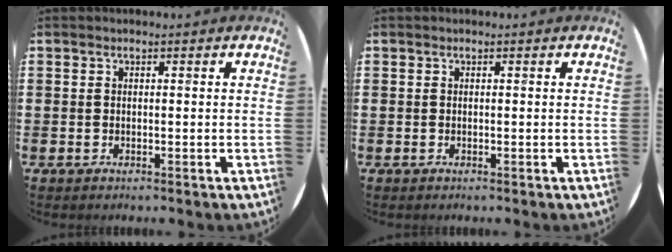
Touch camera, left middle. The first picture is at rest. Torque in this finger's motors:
{"motor_torque": [0.00, 0.00, 0.00, 0.01]}